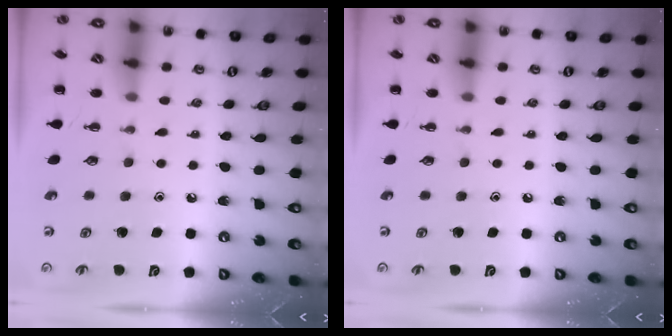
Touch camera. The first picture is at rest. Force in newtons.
{"total": 0.0}